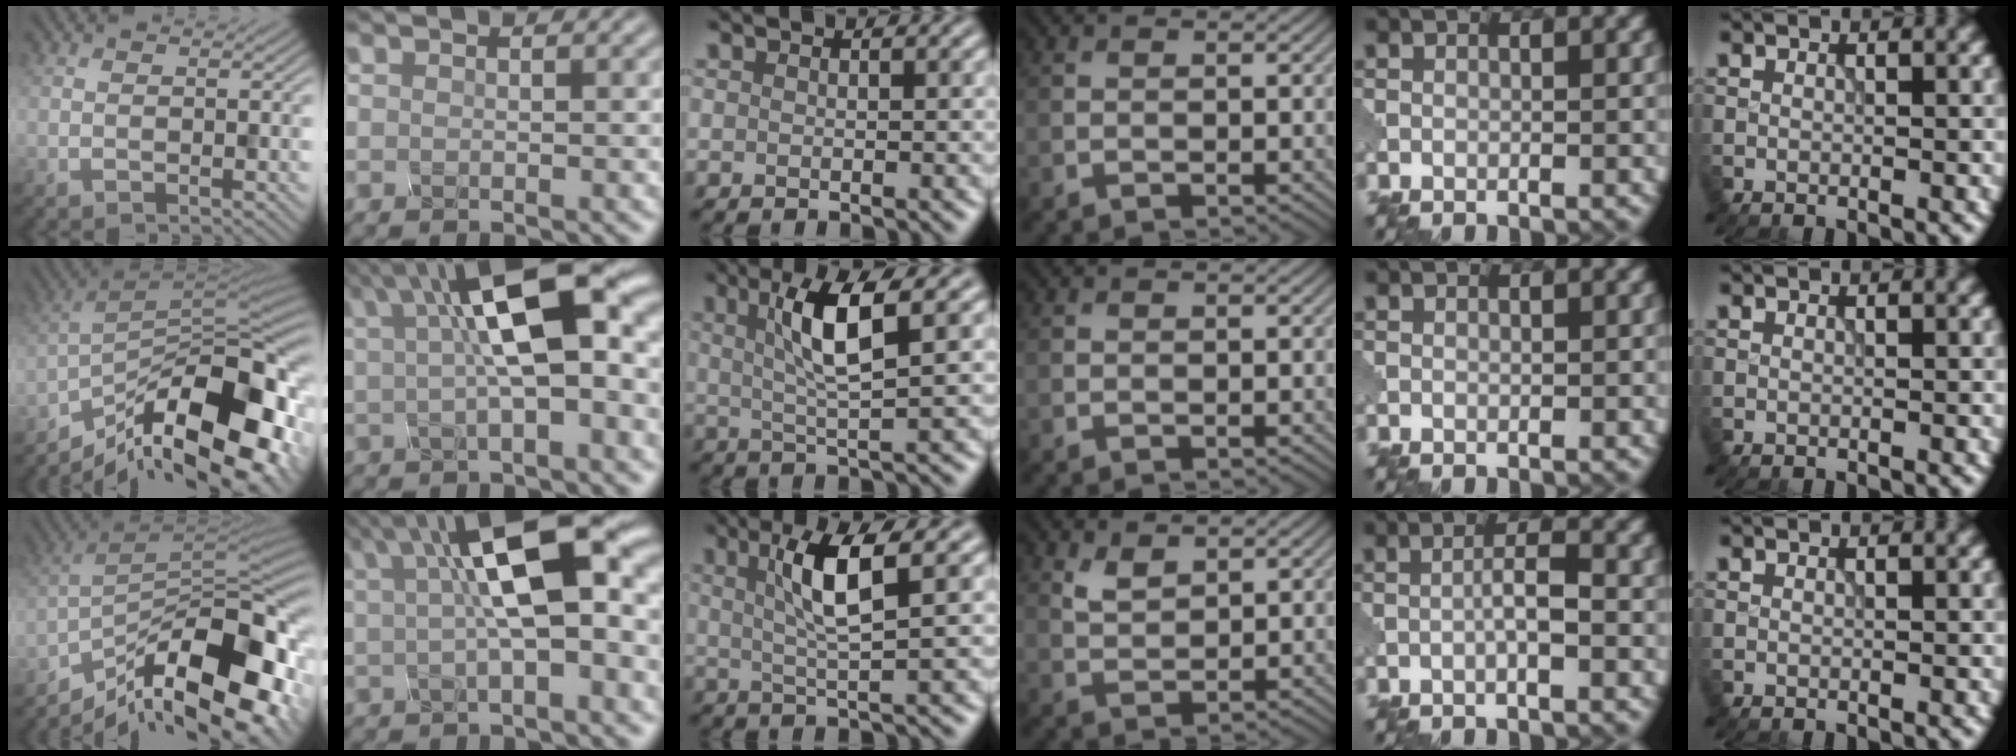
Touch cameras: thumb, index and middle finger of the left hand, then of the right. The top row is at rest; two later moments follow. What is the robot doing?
{"motion": "assemble", "object": "glue stick"}